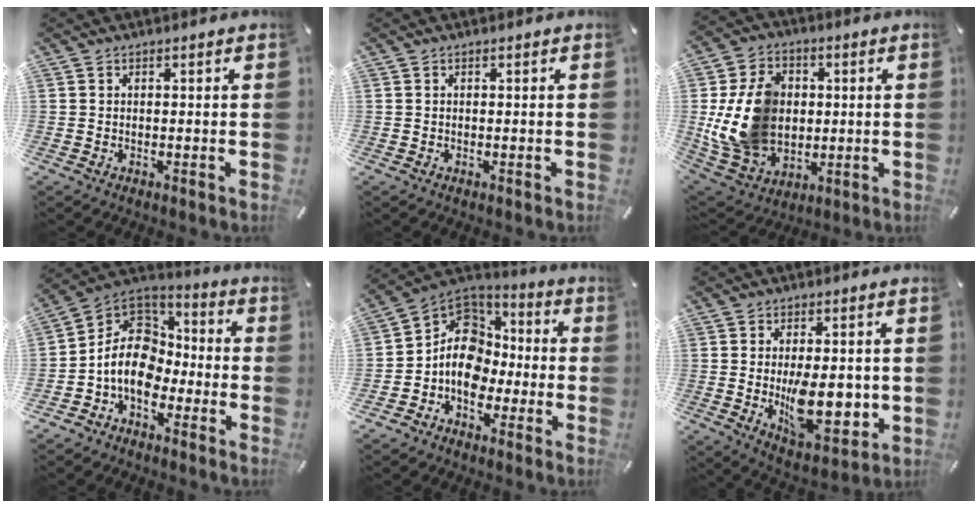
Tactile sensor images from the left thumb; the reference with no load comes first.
{"total": 0.0}
{"total": 16.7, "force": [0.6, 13.3, 10.1], "torque": [-0.233, 0.006, 0.014]}
{"total": 12.7, "force": [-4.3, 9.8, 6.8], "torque": [-0.159, 0.020, -0.082]}
{"total": 13.1, "force": [-2.5, 11.1, 6.6], "torque": [-0.128, 0.011, -0.043]}
{"total": 13.0, "force": [-0.3, 7.3, 10.7], "torque": [-0.165, -0.017, -0.002]}